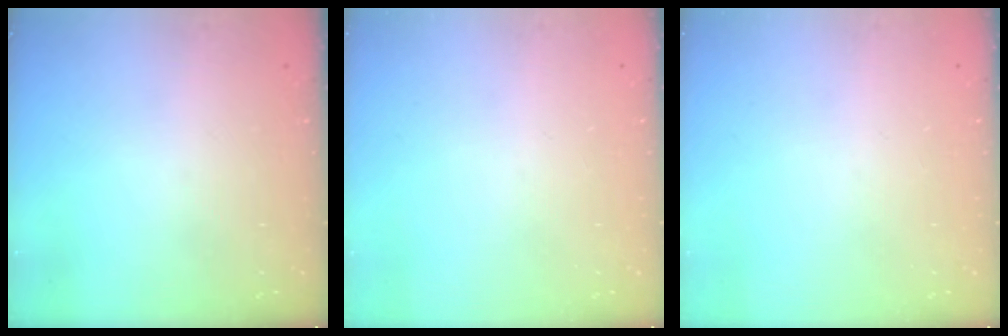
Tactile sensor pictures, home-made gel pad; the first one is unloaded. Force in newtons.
{"total": 0.0}
{"total": 0.0}